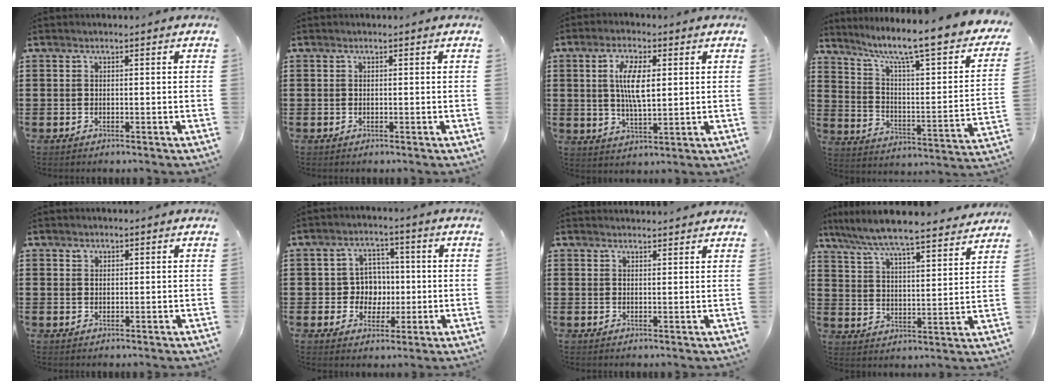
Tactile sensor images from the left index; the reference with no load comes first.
{"total": 0.0}
{"total": 7.2, "force": [1.7, 2.7, 6.4], "torque": [-0.131, 0.009, 0.029]}
{"total": 8.1, "force": [6.1, 0.6, 5.3], "torque": [-0.114, -0.056, 0.089]}
{"total": 0.9, "force": [0.7, 0.5, 0.1], "torque": [-0.005, 0.001, 0.015]}
{"total": 5.5, "force": [-0.2, 5.1, 2.0], "torque": [-0.051, 0.012, -0.007]}
{"total": 1.8, "force": [1.8, 0.0, 0.1], "torque": [-0.007, -0.001, 0.035]}
{"total": 6.2, "force": [5.9, -0.3, 2.0], "torque": [-0.067, -0.044, 0.097]}